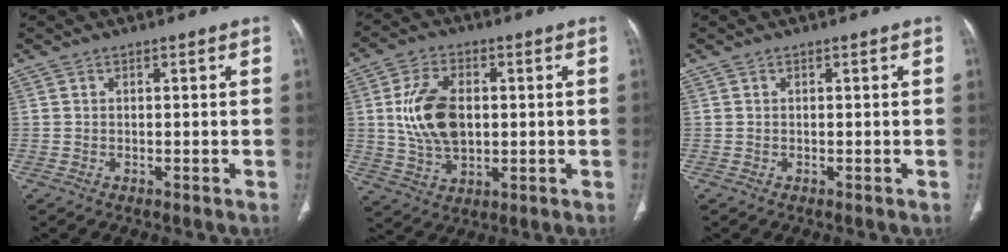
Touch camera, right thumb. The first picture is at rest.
{"total": 12.1, "force": [1.1, 7.5, 9.5], "torque": [-0.172, -0.002, 0.027]}
{"total": 0.0}